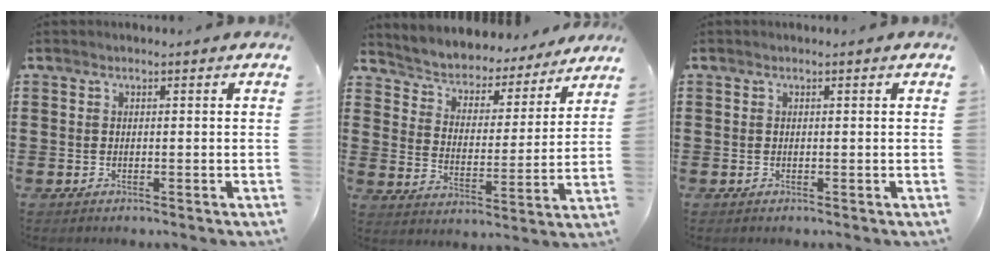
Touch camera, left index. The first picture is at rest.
{"total": 3.9, "force": [3.8, 0.9, -0.3], "torque": [-0.023, -0.037, 0.058]}
{"total": 0.0}